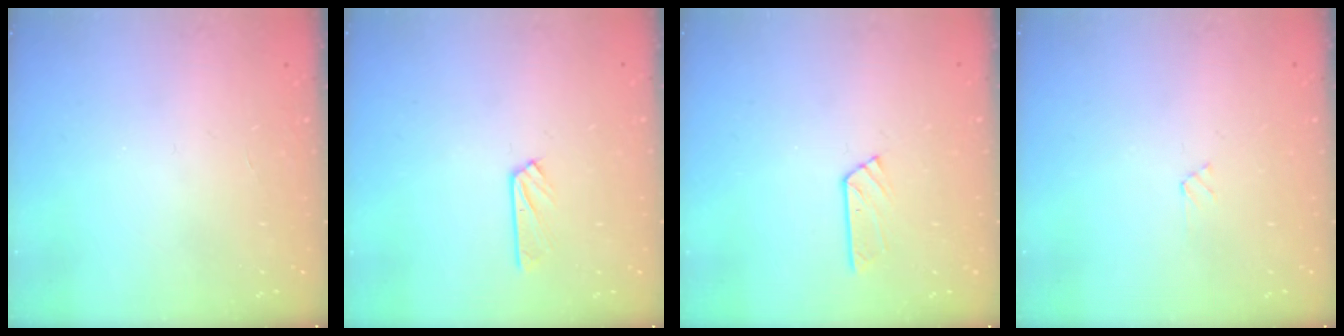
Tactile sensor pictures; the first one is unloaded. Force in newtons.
{"total": 2.5, "press": 2.5, "slide": 0.3}
{"total": 3.9, "press": 3.9, "slide": 0.5}
{"total": 2.7, "press": 2.7, "slide": 0.3}